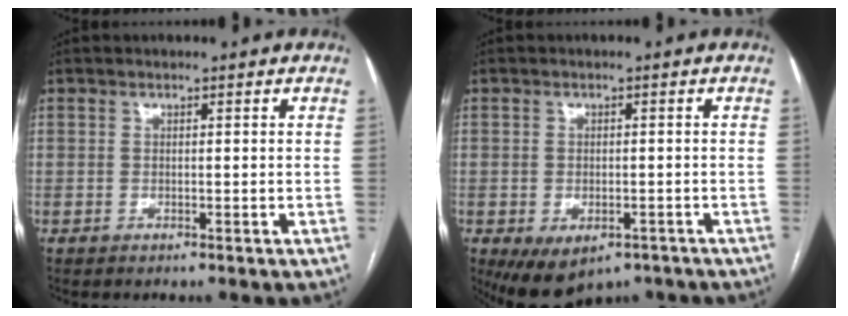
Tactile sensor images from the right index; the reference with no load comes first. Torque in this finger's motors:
{"motor_torque": [1.23, -0.90, 0.23, 0.03]}